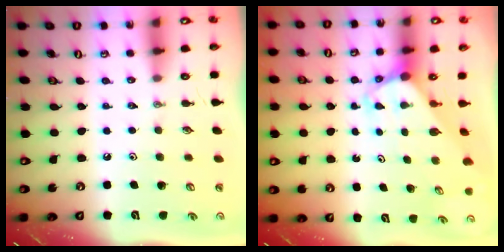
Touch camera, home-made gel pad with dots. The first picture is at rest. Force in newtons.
{"total": 3.3, "press": 3.3, "slide": 0.3}